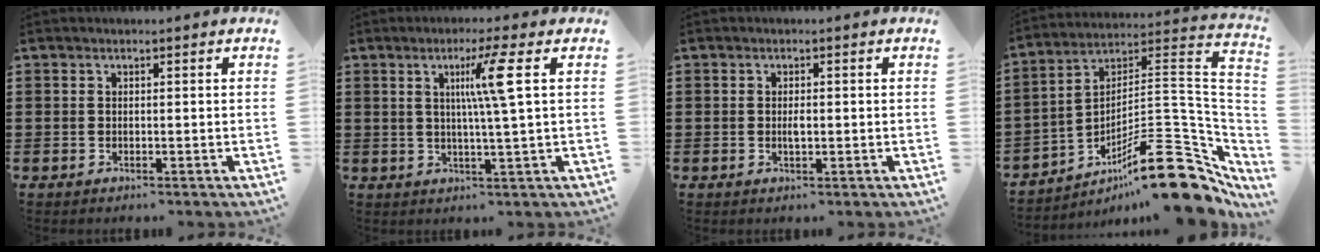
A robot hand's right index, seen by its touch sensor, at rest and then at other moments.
{"total": 7.2, "force": [1.9, -1.0, 6.9], "torque": [-0.131, -0.009, 0.021]}
{"total": 1.6, "force": [-0.1, 0.5, 1.5], "torque": [-0.029, -0.001, -0.002]}
{"total": 17.4, "force": [-10.7, 4.4, 13.0], "torque": [-0.189, 0.036, -0.178]}